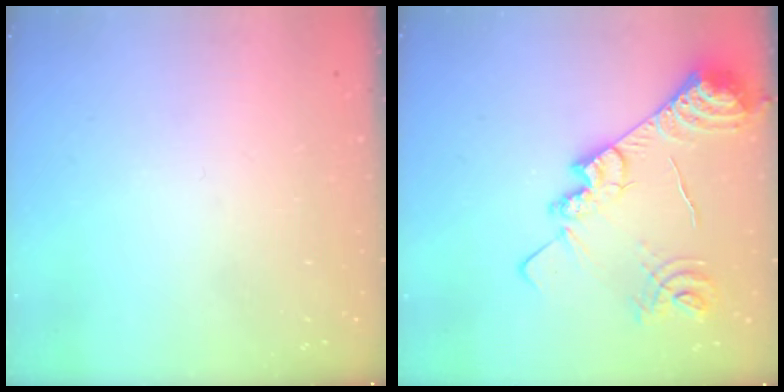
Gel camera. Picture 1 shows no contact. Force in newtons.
{"total": 19.9, "press": 19.8, "slide": 1.7}